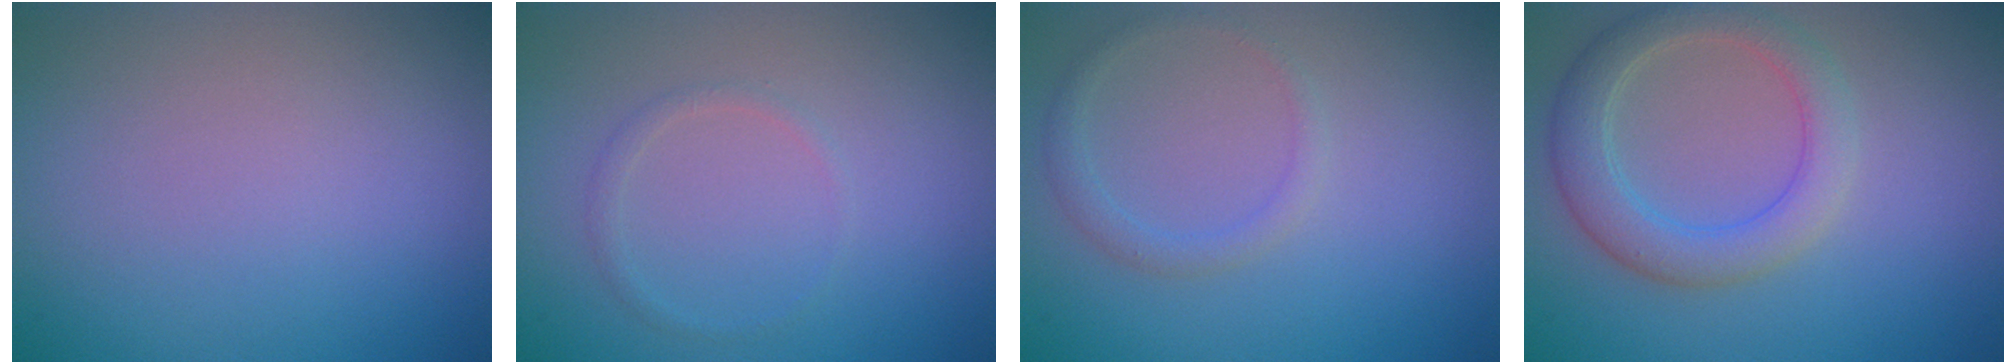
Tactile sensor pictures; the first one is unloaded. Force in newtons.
{"total": 0.8, "press": 0.8, "slide": 0.1}
{"total": 1.4, "press": 1.4, "slide": 0.0}
{"total": 4.1, "press": 4.1, "slide": 0.1}